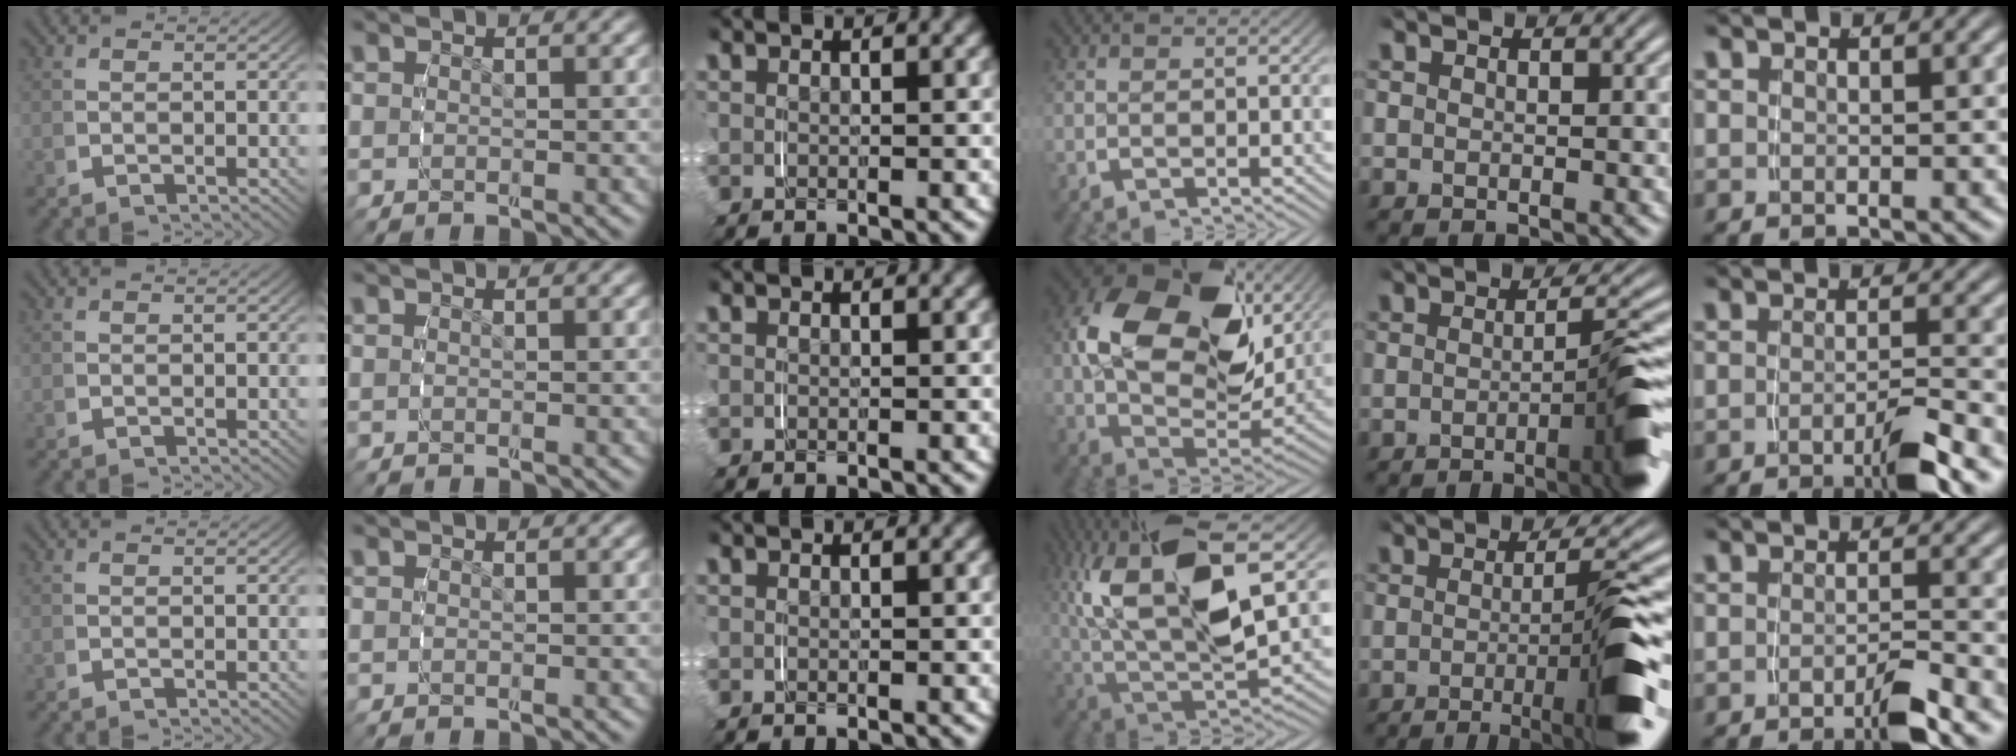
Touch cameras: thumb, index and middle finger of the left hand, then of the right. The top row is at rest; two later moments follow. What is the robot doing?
{"motion": "grasp_and_lifting", "object": "jar lid"}